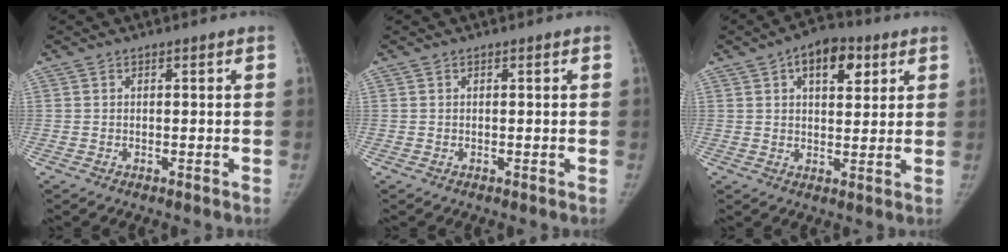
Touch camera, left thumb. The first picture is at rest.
{"total": 0.0}
{"total": 9.8, "force": [4.4, 5.4, 6.9], "torque": [-0.070, -0.004, 0.060]}